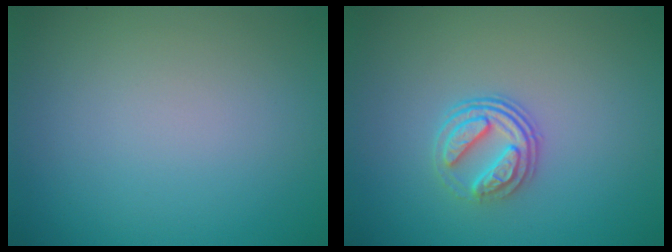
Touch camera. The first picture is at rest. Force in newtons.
{"total": 3.1, "press": 2.6, "slide": 1.7}